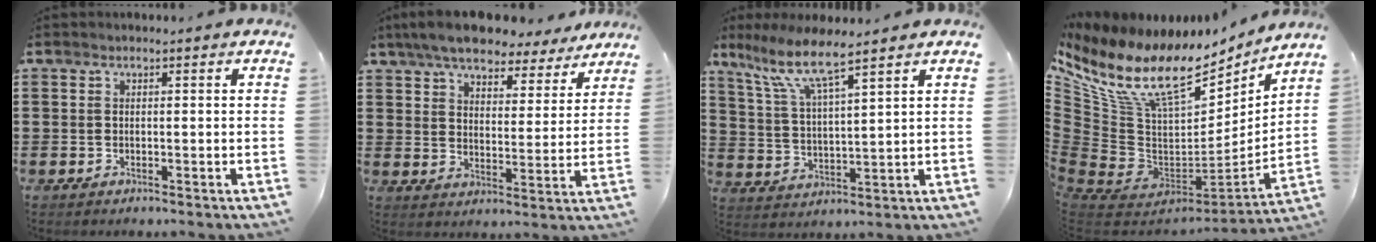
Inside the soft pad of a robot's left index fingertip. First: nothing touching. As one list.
[{"total": 7.7, "force": [7.0, 1.5, 2.6], "torque": [-0.081, -0.024, 0.128]}, {"total": 7.7, "force": [5.9, 0.6, 4.8], "torque": [-0.116, -0.023, 0.101]}, {"total": 17.3, "force": [11.1, 7.8, 10.7], "torque": [-0.244, -0.078, 0.194]}]